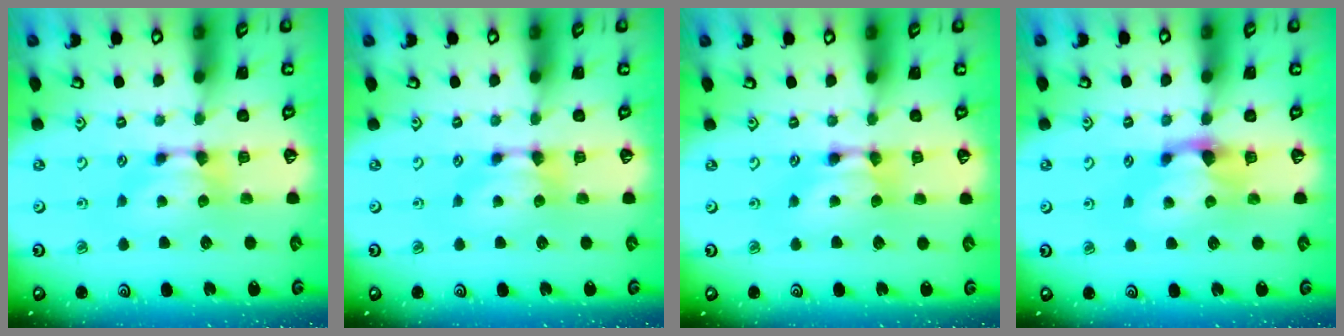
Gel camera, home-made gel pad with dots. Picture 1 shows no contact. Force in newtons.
{"total": 0.0}
{"total": 2.0, "press": 2.0, "slide": 0.1}
{"total": 1.4, "press": 0.9, "slide": 1.0}